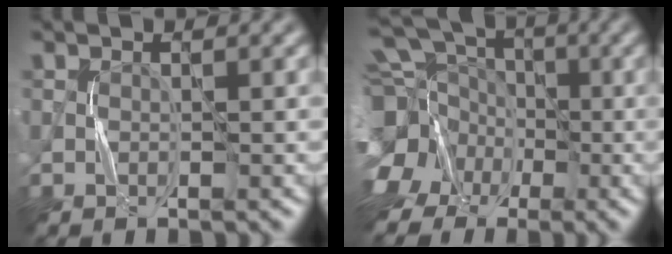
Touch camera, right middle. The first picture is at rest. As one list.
[{"total": 14.7, "force": [-3.5, 12.3, 7.2], "torque": [-0.180, 0.004, -0.085]}]